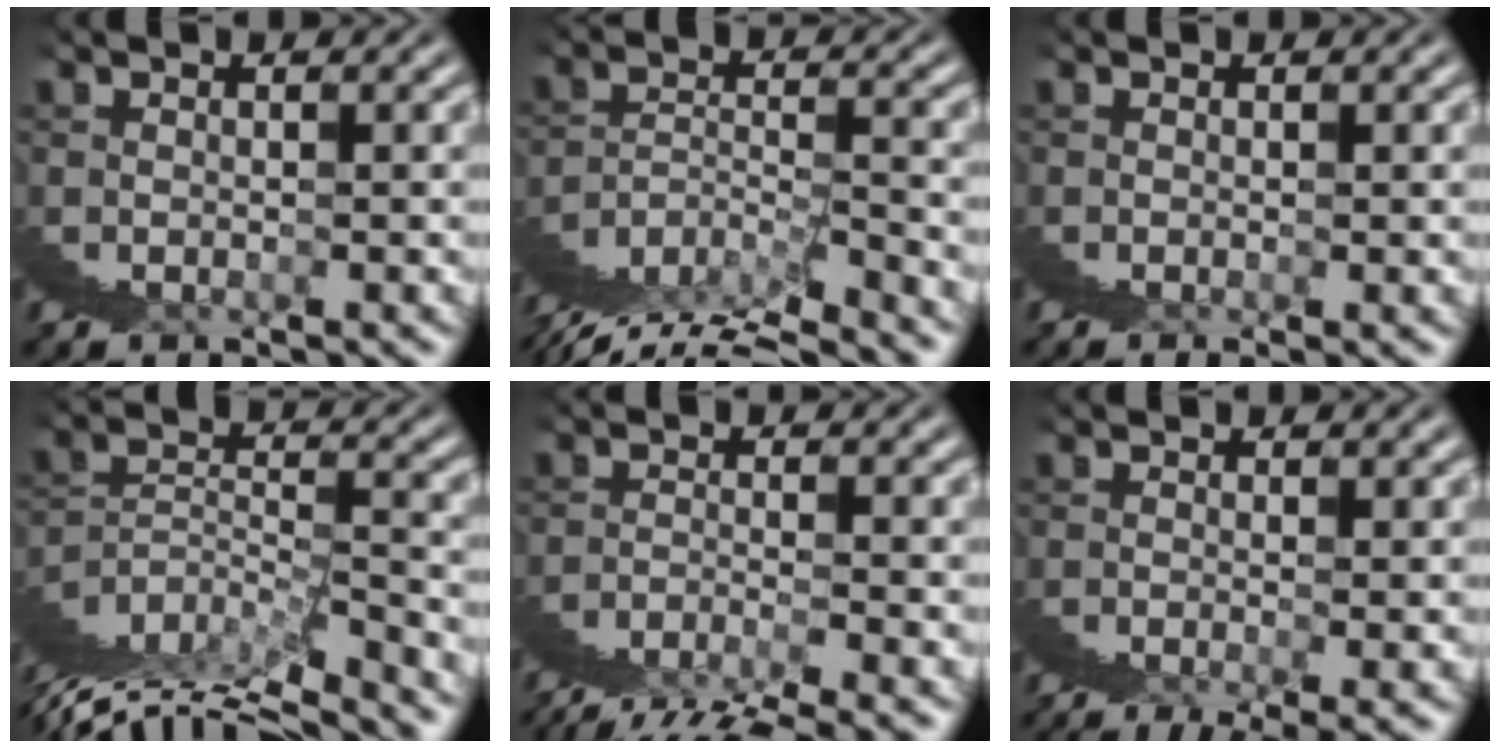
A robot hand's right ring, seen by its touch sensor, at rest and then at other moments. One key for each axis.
{"total": 2.6, "fx": -0.3, "fy": 1.5, "fz": 2.2, "tx": -0.025, "ty": 0.001, "tz": -0.015}
{"total": 0.8, "fx": 0.4, "fy": -0.4, "fz": 0.5, "tx": -0.001, "ty": 0.008, "tz": 0.006}
{"total": 2.8, "fx": 0.8, "fy": 0.4, "fz": 2.6, "tx": -0.010, "ty": 0.024, "tz": 0.000}
{"total": 1.2, "fx": 0.5, "fy": 0.4, "fz": 1.1, "tx": -0.001, "ty": 0.031, "tz": -0.009}
{"total": 1.5, "fx": 0.9, "fy": -0.7, "fz": 1.0, "tx": 0.000, "ty": 0.019, "tz": 0.008}